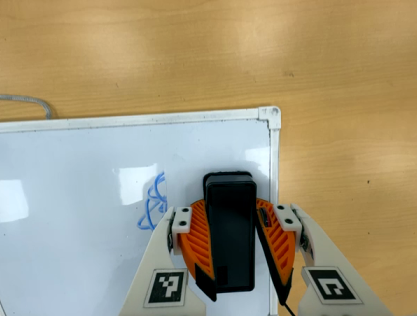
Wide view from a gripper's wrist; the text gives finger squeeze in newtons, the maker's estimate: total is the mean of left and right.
{"total": 17.0, "left": 19.9, "right": 14.0}